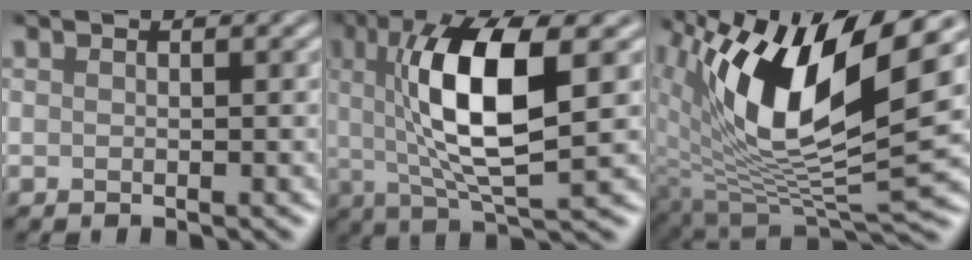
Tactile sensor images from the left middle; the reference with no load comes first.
{"total": 9.4, "force": [1.6, 2.6, 8.9], "torque": [-0.155, 0.000, 0.031]}
{"total": 13.4, "force": [4.7, 4.8, 11.5], "torque": [-0.218, -0.008, 0.089]}